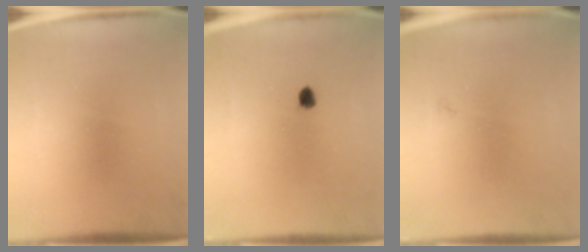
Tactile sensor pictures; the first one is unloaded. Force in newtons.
{"total": 1.5}
{"total": 0.7}